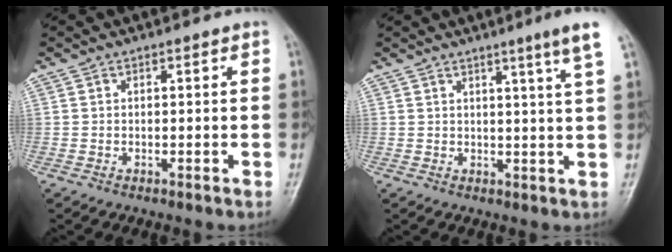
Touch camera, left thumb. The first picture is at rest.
{"total": 6.1, "force": [3.7, -0.8, 4.8], "torque": [-0.067, -0.023, 0.048]}